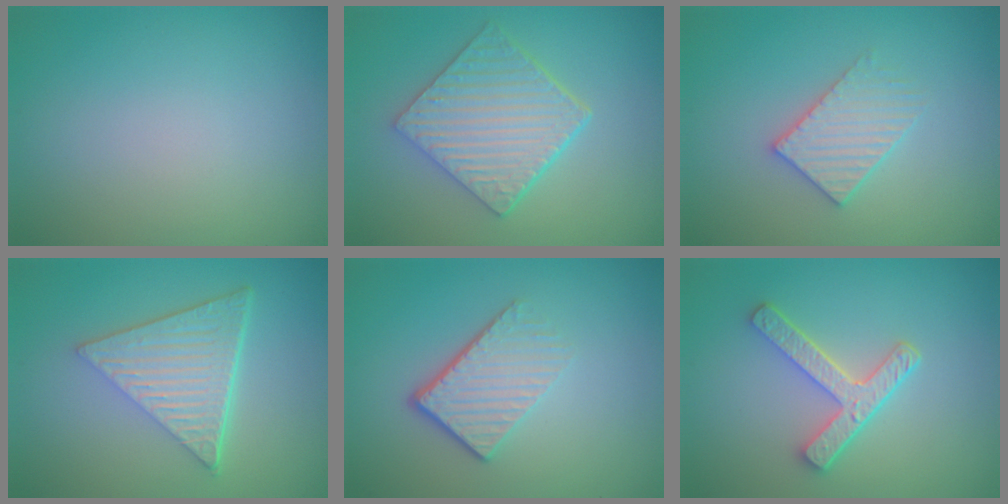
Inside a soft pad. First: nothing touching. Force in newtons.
{"total": 5.6, "press": 4.5, "slide": 3.4}
{"total": 3.0, "press": 3.0, "slide": 0.5}
{"total": 6.9, "press": 4.6, "slide": 5.1}
{"total": 4.1, "press": 2.7, "slide": 3.2}
{"total": 3.7, "press": 3.2, "slide": 2.0}